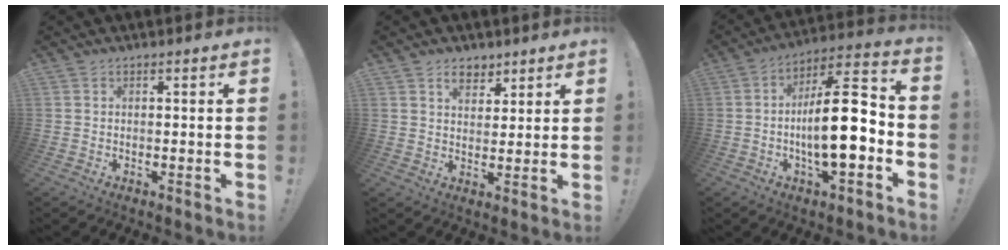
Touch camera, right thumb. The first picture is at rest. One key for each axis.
{"total": 6.1, "fx": 4.1, "fy": 4.1, "fz": 2.0, "tx": -0.023, "ty": -0.019, "tz": 0.074}
{"total": 18.4, "fx": -3.2, "fy": 5.7, "fz": 17.2, "tx": -0.288, "ty": 0.010, "tz": -0.055}